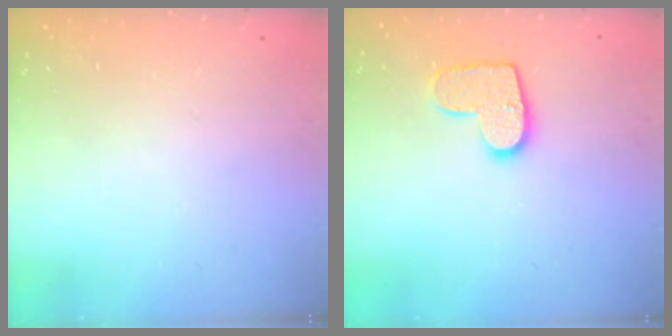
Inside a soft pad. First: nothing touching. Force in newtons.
{"total": 10.4, "press": 10.4, "slide": 0.5}